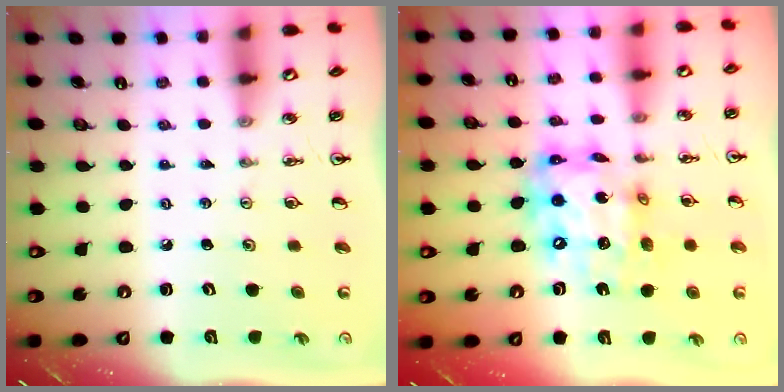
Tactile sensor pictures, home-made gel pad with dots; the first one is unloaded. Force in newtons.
{"total": 15.1, "press": 15.1, "slide": 0.9}